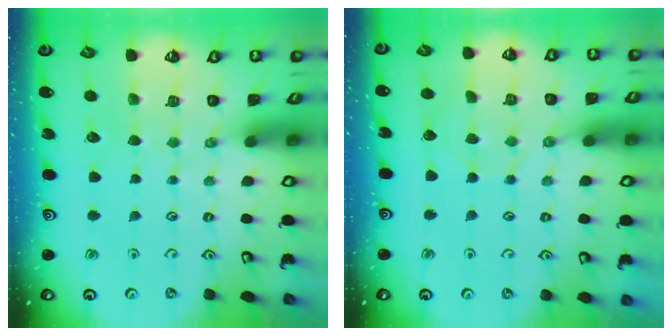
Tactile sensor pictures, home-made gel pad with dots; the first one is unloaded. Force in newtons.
{"total": 4.1, "press": 4.1, "slide": 0.4}